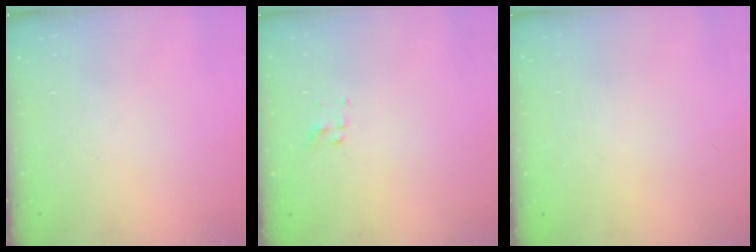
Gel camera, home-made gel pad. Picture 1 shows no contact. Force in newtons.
{"total": 2.8, "press": 2.4, "slide": 1.5}
{"total": 1.8, "press": 1.8, "slide": 0.2}